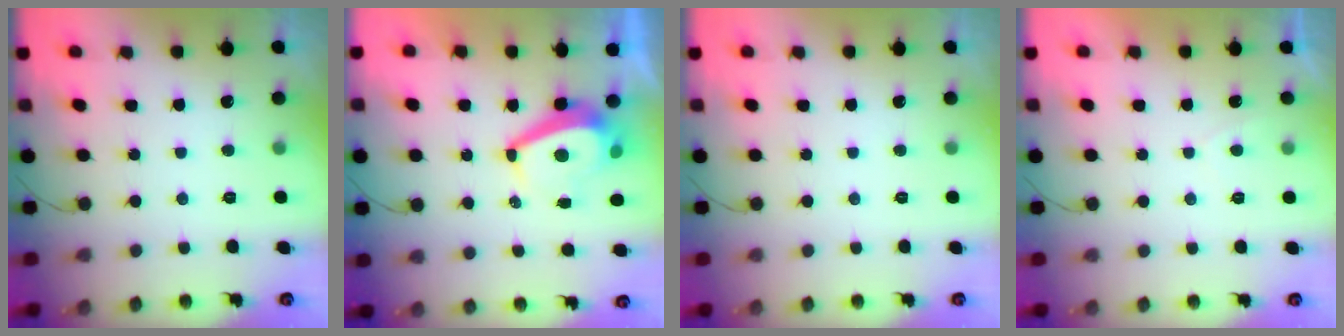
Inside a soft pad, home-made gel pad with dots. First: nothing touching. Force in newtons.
{"total": 6.5, "press": 6.5, "slide": 0.7}
{"total": 0.0}
{"total": 0.6, "press": 0.4, "slide": 0.4}